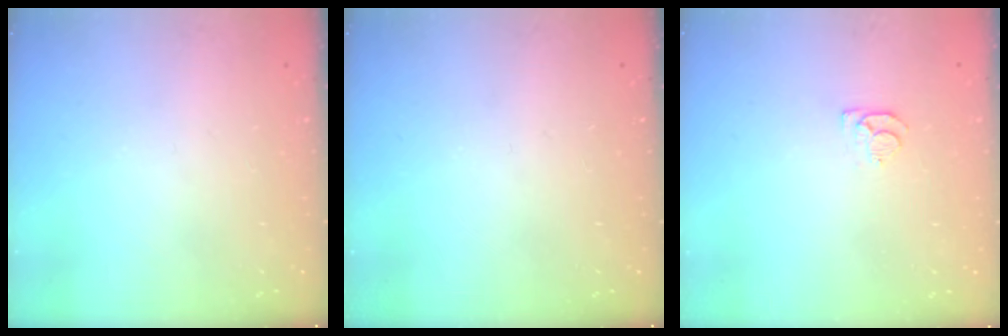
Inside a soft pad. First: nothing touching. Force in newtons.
{"total": 0.0}
{"total": 4.6, "press": 4.6, "slide": 0.5}